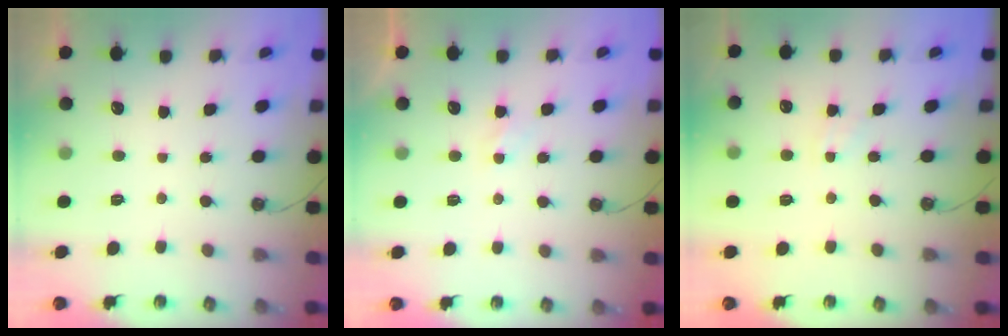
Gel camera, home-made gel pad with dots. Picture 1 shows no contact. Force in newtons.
{"total": 2.1, "press": 2.1, "slide": 0.4}
{"total": 3.0, "press": 2.9, "slide": 0.4}